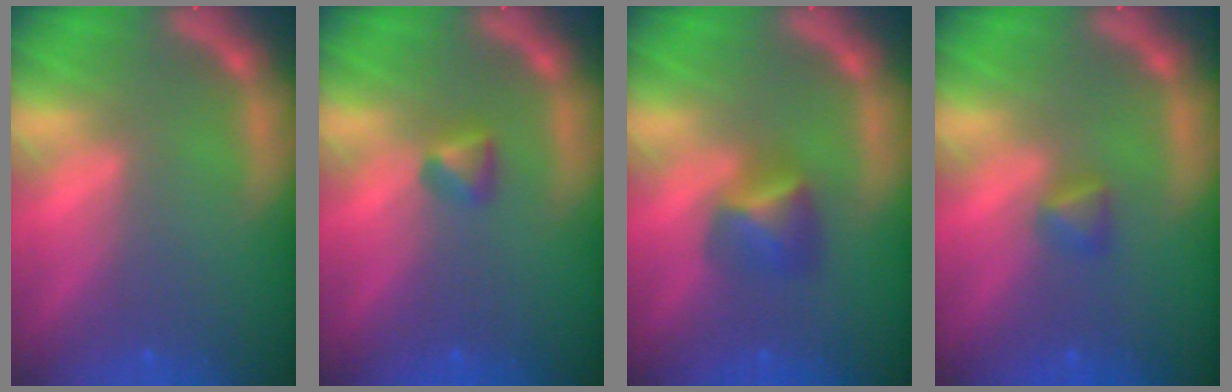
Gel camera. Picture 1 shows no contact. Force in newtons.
{"total": 1.4}
{"total": 2.9}
{"total": 1.4}